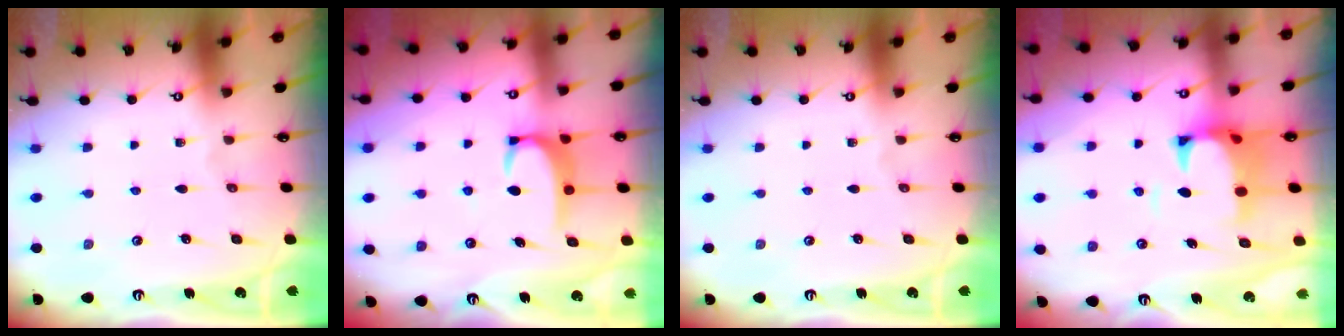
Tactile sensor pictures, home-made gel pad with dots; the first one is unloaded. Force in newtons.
{"total": 3.4, "press": 3.3, "slide": 0.6}
{"total": 0.0}
{"total": 2.8, "press": 2.5, "slide": 1.1}